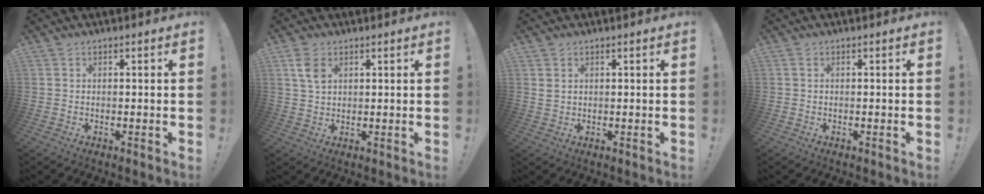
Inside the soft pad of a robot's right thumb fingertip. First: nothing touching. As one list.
[{"total": 5.2, "force": [2.3, 3.0, 3.6], "torque": [-0.059, -0.004, 0.044]}, {"total": 2.0, "force": [1.2, 1.2, 1.0], "torque": [-0.014, -0.002, 0.022]}, {"total": 0.0}]